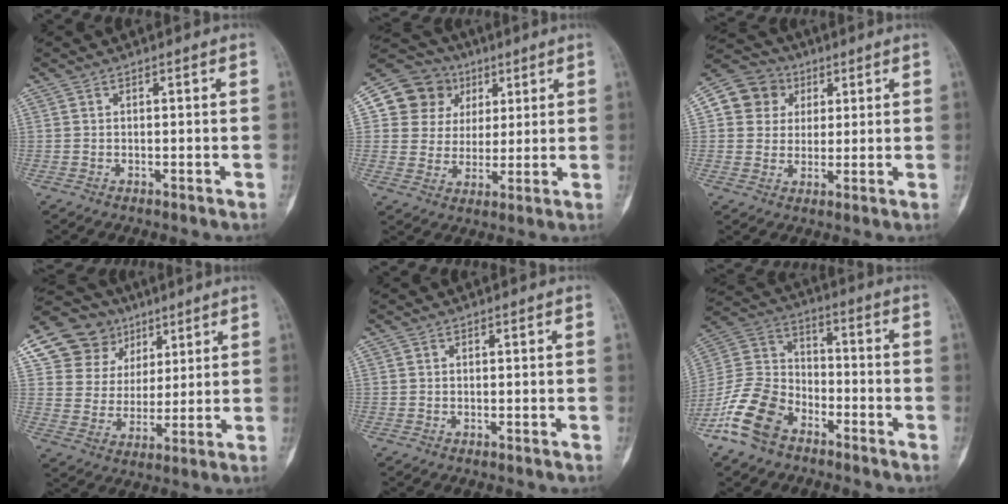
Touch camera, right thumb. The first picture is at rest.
{"total": 12.7, "force": [4.5, 11.5, 2.9], "torque": [-0.013, 0.007, 0.079]}
{"total": 9.7, "force": [2.8, 8.9, 2.5], "torque": [-0.015, 0.006, 0.040]}
{"total": 15.2, "force": [7.6, 12.5, 4.0], "torque": [-0.035, -0.004, 0.141]}
{"total": 0.0}
{"total": 13.7, "force": [-8.4, 8.4, 6.8], "torque": [-0.132, 0.056, -0.172]}